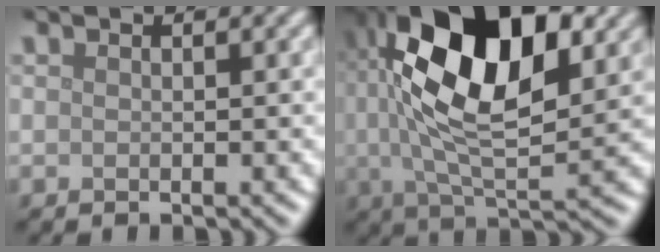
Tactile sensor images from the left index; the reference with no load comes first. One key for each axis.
{"total": 14.0, "fx": 4.2, "fy": 6.2, "fz": 11.9, "tx": -0.200, "ty": 0.013, "tz": 0.064}